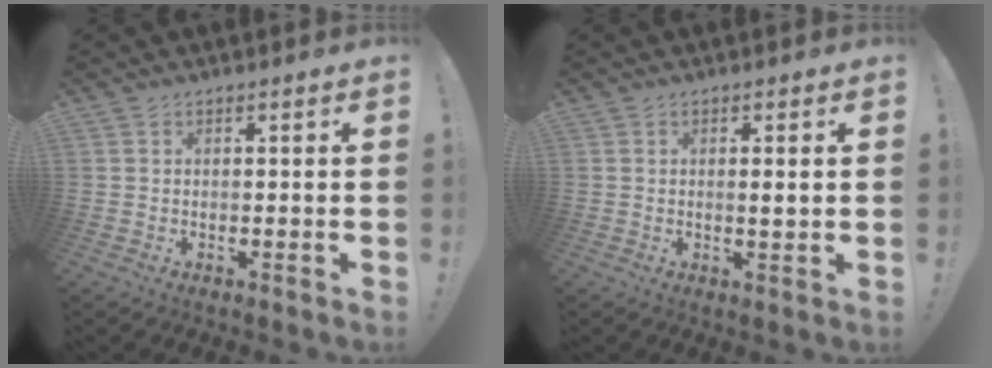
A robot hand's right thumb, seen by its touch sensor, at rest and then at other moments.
{"total": 1.9, "force": [0.2, 0.1, 1.9], "torque": [-0.023, -0.008, -0.001]}